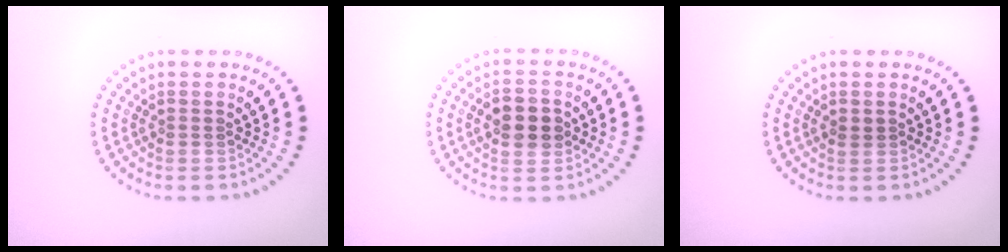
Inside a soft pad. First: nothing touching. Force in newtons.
{"total": 3.8, "press": 3.8, "slide": 0.1}
{"total": 0.7, "press": 0.7, "slide": 0.2}